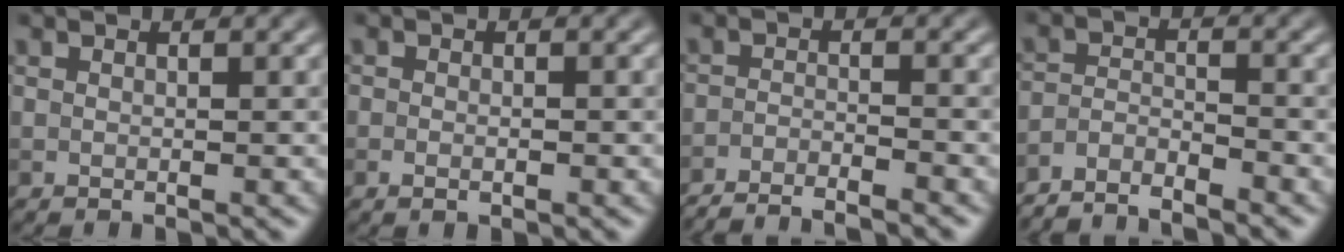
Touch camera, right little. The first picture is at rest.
{"total": 1.3, "force": [-0.3, 0.8, 1.0], "torque": [-0.002, -0.002, -0.006]}
{"total": 5.1, "force": [-4.8, 0.6, 1.8], "torque": [-0.030, -0.010, -0.078]}
{"total": 3.8, "force": [-3.7, 0.5, 0.9], "torque": [-0.016, -0.003, -0.074]}